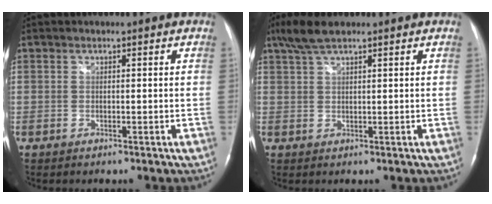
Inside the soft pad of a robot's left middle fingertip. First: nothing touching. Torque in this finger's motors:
{"motor_torque": [0.47, -0.15, -0.03, 0.04]}